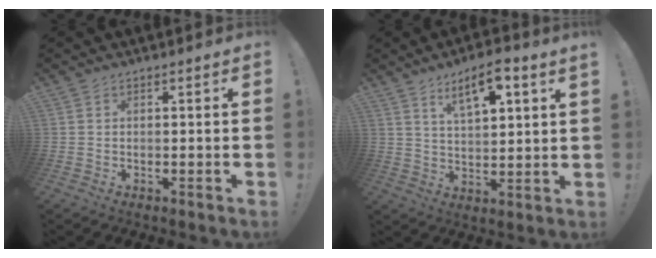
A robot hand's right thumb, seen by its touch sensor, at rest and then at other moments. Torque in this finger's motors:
{"motor_torque": [1.38, 1.45, 0.52, -0.09, 0.05]}